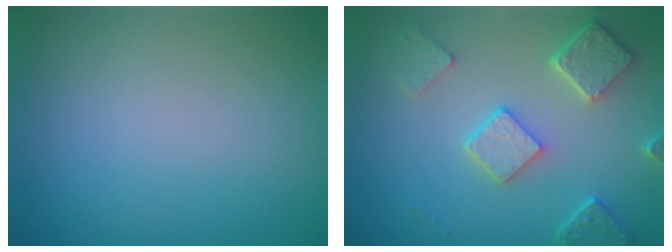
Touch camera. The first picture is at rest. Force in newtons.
{"total": 5.0, "press": 4.0, "slide": 3.0}